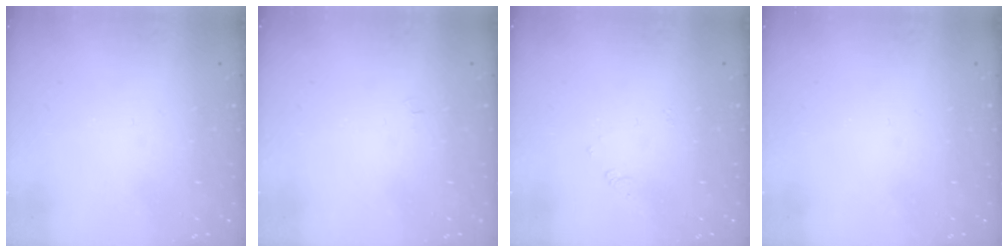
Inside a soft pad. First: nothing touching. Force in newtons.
{"total": 3.1, "press": 3.1, "slide": 0.5}
{"total": 3.0, "press": 3.0, "slide": 0.4}
{"total": 0.0}